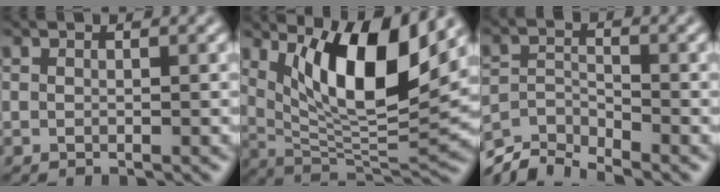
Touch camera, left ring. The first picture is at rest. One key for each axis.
{"total": 10.1, "fx": 4.2, "fy": 2.8, "fz": 8.8, "tx": -0.142, "ty": -0.019, "tz": 0.079}
{"total": 4.7, "fx": -4.4, "fy": 1.2, "fz": 1.3, "tx": -0.018, "ty": -0.007, "tz": -0.091}